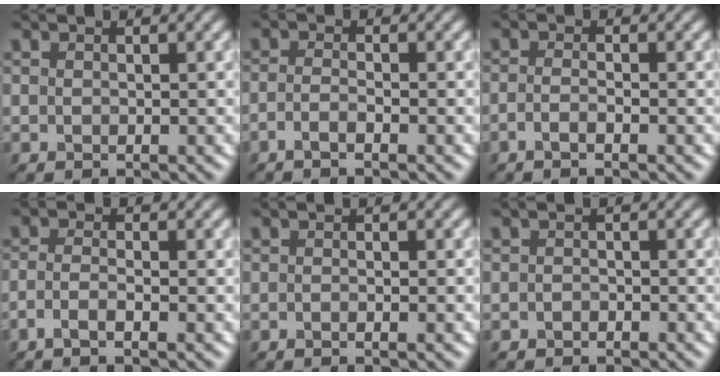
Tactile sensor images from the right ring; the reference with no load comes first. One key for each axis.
{"total": 1.7, "fx": -1.0, "fy": 0.4, "fz": 1.3, "tx": -0.023, "ty": -0.005, "tz": -0.027}
{"total": 1.6, "fx": -0.8, "fy": 0.5, "fz": 1.3, "tx": -0.024, "ty": -0.008, "tz": -0.020}
{"total": 2.0, "fx": -1.0, "fy": 0.5, "fz": 1.6, "tx": -0.031, "ty": -0.003, "tz": -0.028}
{"total": 2.1, "fx": 0.0, "fy": 1.0, "fz": 1.8, "tx": 0.006, "ty": -0.004, "tz": -0.021}
{"total": 0.7, "fx": -0.5, "fy": 0.3, "fz": 0.1, "tx": -0.001, "ty": -0.001, "tz": -0.010}